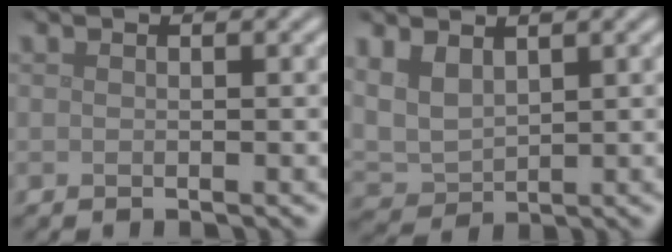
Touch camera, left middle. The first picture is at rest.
{"total": 3.5, "force": [1.8, 2.0, 2.1], "torque": [-0.054, -0.003, 0.038]}